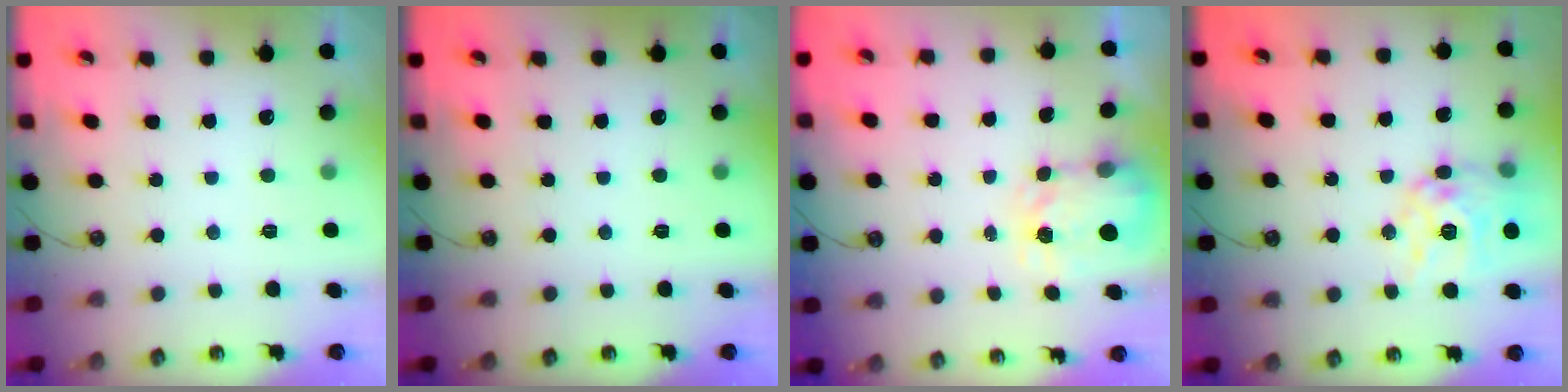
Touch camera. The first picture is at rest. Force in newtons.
{"total": 0.0}
{"total": 3.8, "press": 3.7, "slide": 0.5}
{"total": 13.4, "press": 13.4, "slide": 1.3}